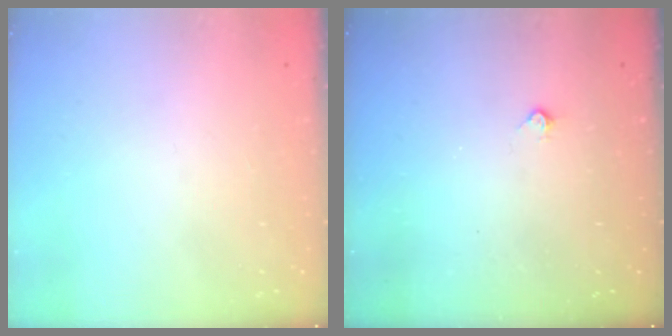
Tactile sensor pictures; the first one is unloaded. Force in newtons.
{"total": 2.2, "press": 2.2, "slide": 0.4}